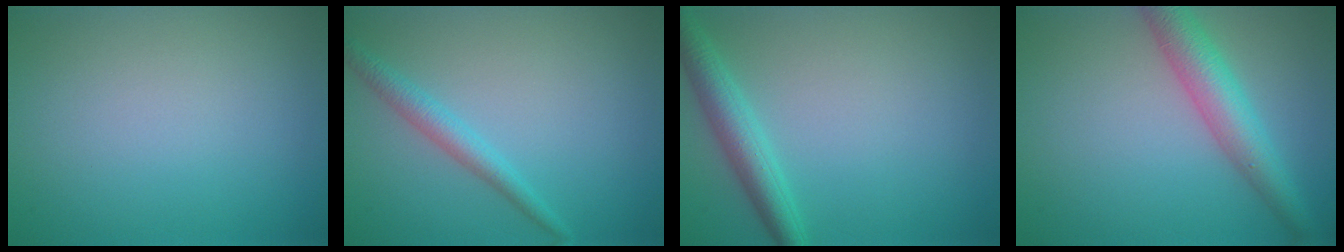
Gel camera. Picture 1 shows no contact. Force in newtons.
{"total": 2.2, "press": 2.2, "slide": 0.1}
{"total": 3.4, "press": 3.4, "slide": 0.1}
{"total": 4.9, "press": 4.9, "slide": 0.1}